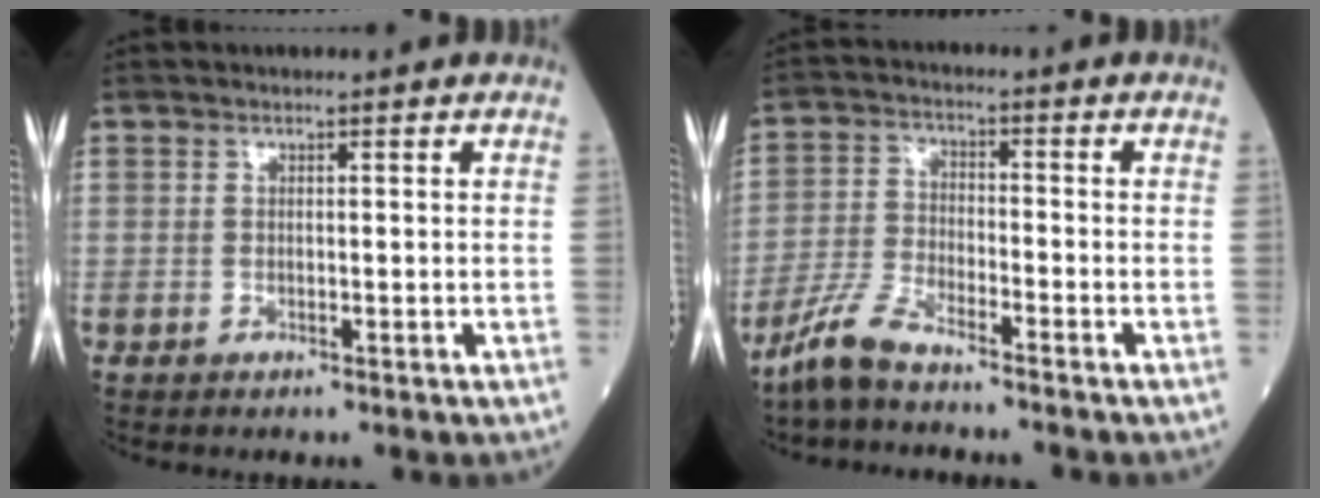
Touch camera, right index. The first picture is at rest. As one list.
[{"total": 6.5, "force": [-5.6, 1.2, 3.1], "torque": [-0.078, -0.013, -0.114]}]